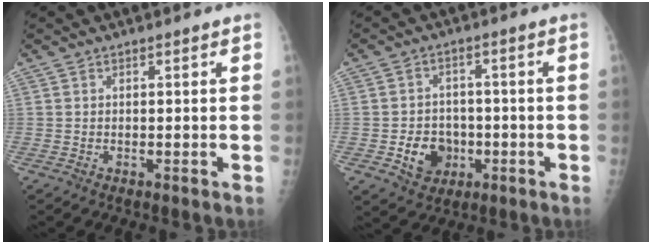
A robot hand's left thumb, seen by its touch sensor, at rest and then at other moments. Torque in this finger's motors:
{"motor_torque": [-0.14, 0.19, 0.13, 0.03, 0.01]}